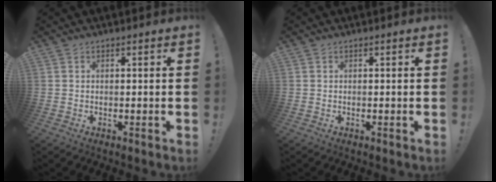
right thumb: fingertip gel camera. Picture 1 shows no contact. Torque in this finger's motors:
{"motor_torque": [0.07, 0.01, 0.06, -0.13, 0.00]}